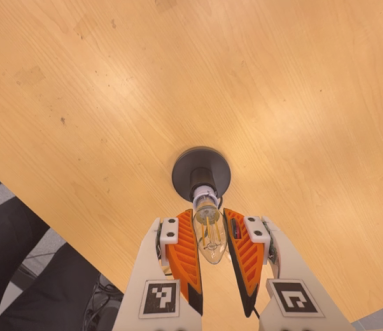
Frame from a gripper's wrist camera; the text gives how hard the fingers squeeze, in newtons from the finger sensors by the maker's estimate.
{"total": 13.0, "left": 13.6, "right": 12.4}